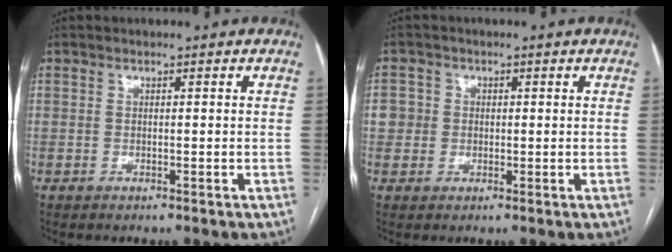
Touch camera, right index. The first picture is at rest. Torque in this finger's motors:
{"motor_torque": [0.12, 0.12, 0.13, 0.01]}